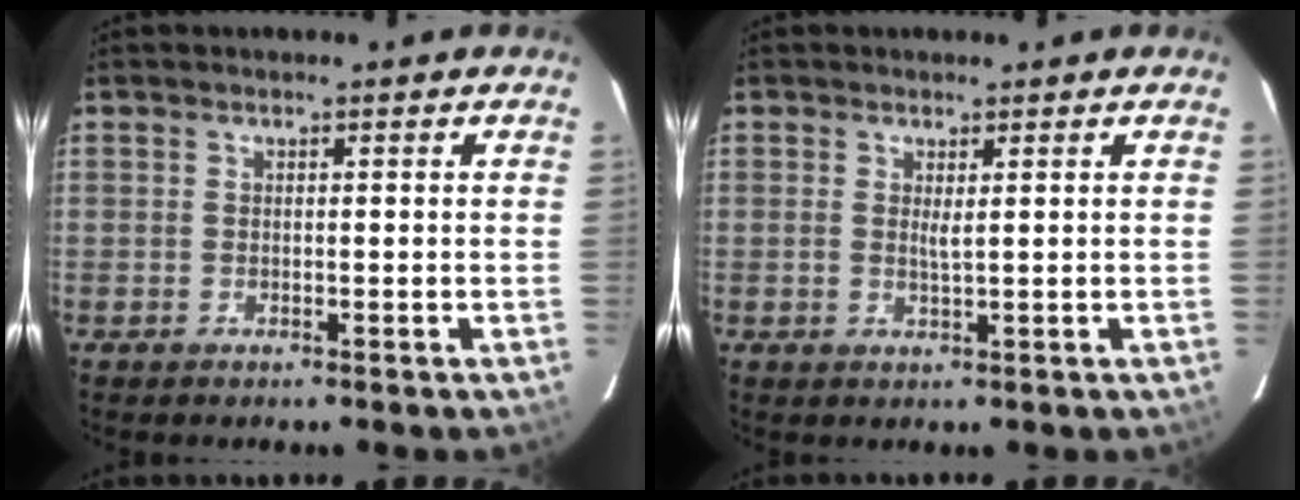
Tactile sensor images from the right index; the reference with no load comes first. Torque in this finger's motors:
{"motor_torque": [-0.13, 0.00, -0.06, 0.02]}